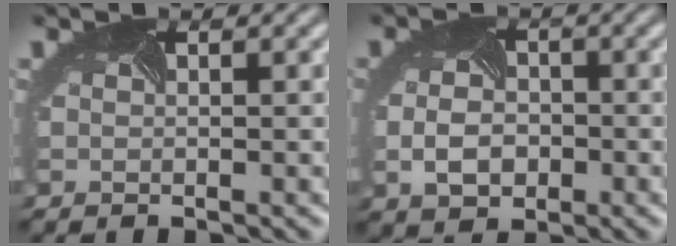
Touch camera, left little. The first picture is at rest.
{"total": 3.9, "force": [-1.2, 2.8, 2.4], "torque": [-0.049, -0.006, -0.009]}